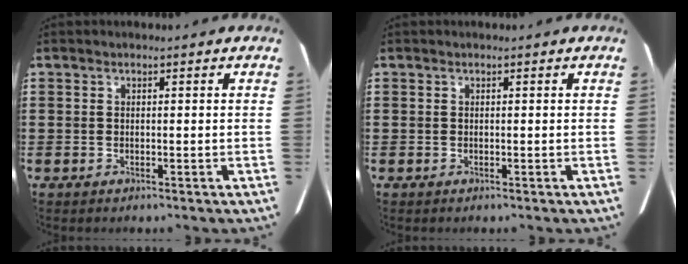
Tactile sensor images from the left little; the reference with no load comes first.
{"total": 0.0}